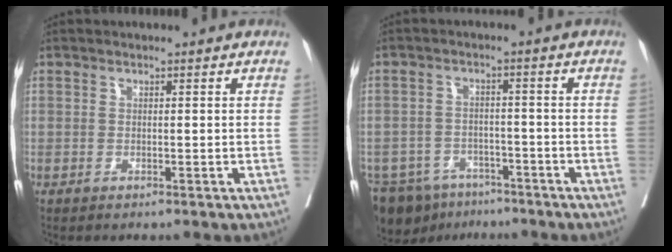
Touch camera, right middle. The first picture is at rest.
{"total": 12.0, "force": [-9.1, 6.9, 3.6], "torque": [-0.086, -0.003, -0.127]}